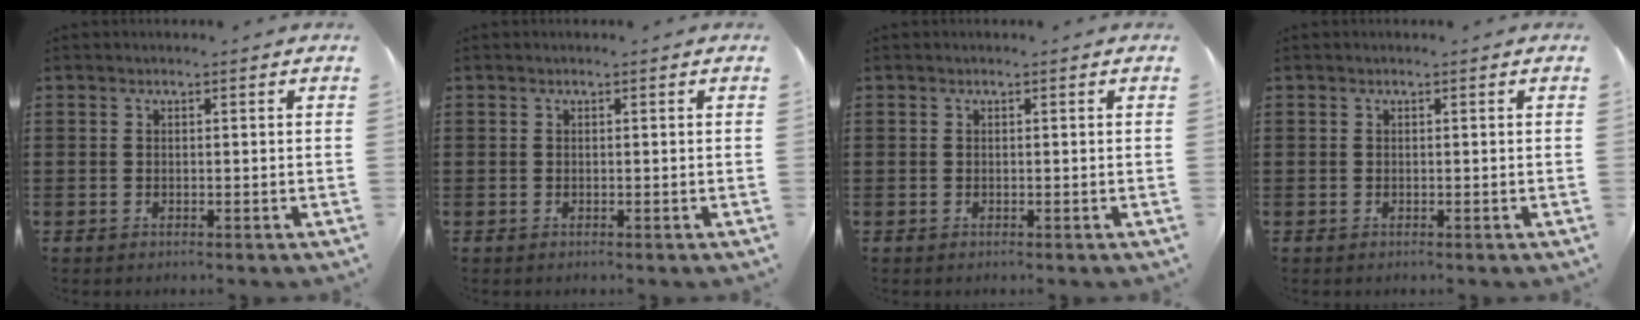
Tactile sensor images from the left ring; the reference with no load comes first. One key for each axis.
{"total": 0.0}
{"total": 0.0}
{"total": 0.0}